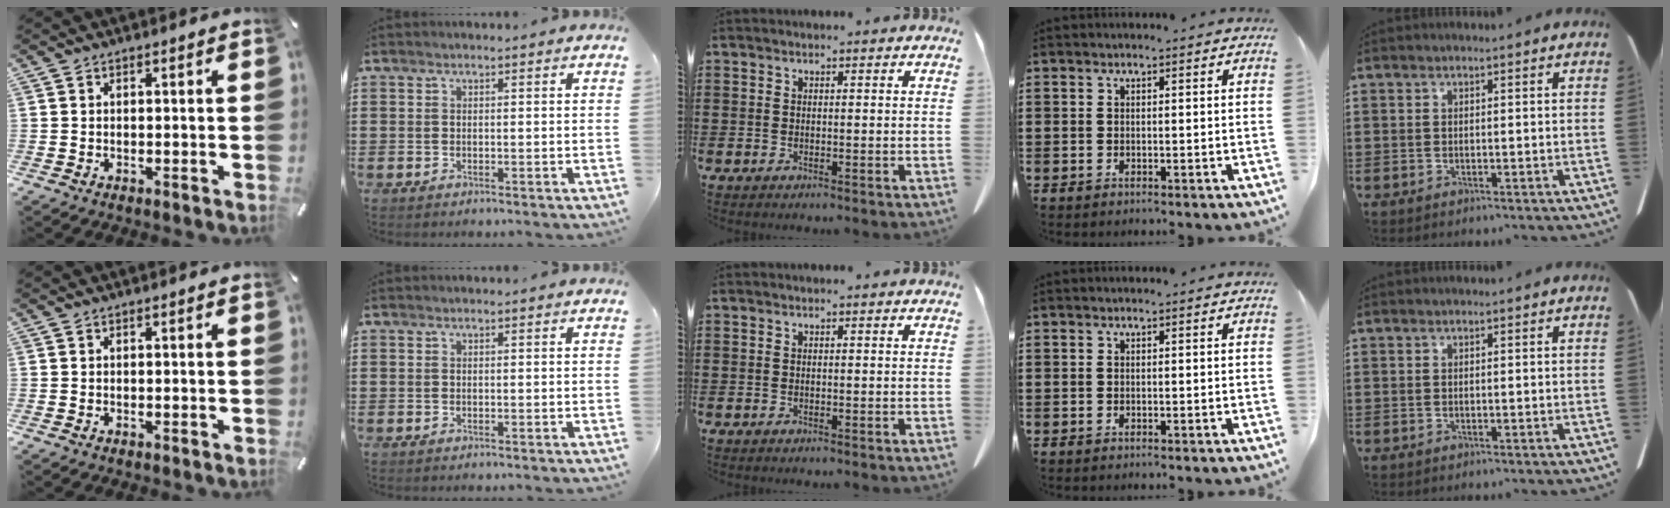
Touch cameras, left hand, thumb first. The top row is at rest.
{}